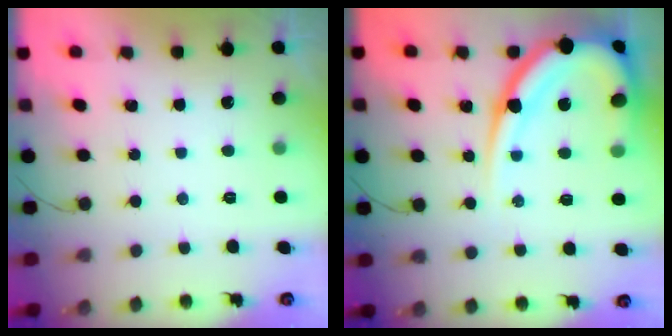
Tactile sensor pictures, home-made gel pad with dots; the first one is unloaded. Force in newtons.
{"total": 18.5, "press": 18.4, "slide": 1.8}